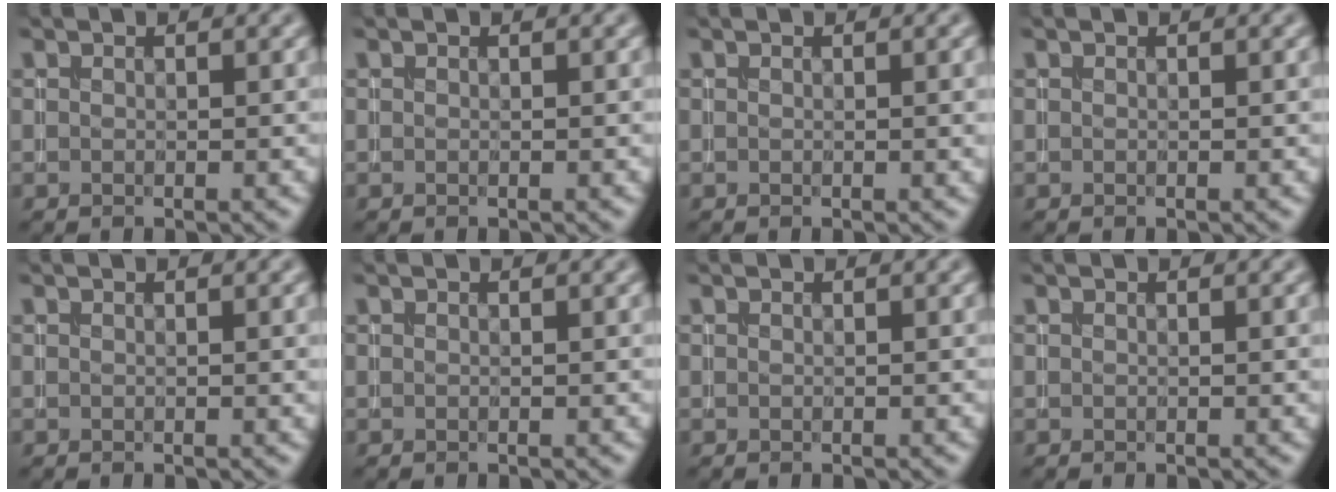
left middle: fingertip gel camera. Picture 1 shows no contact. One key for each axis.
{"total": 0.0}
{"total": 1.2, "fx": 0.1, "fy": 0.4, "fz": 1.2, "tx": -0.011, "ty": 0.000, "tz": 0.000}
{"total": 0.0}
{"total": 0.9, "fx": 0.1, "fy": 0.3, "fz": 0.9, "tx": -0.009, "ty": 0.000, "tz": 0.000}
{"total": 0.0}
{"total": 0.0}
{"total": 0.5, "fx": 0.1, "fy": 0.1, "fz": 0.5, "tx": -0.005, "ty": 0.000, "tz": 0.000}